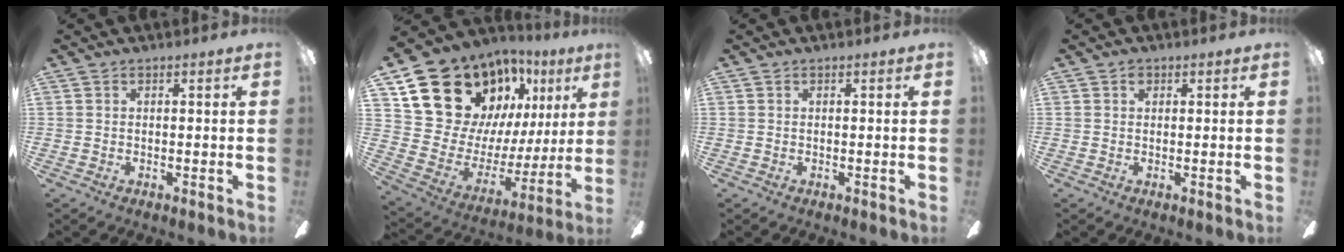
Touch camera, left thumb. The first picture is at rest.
{"total": 21.0, "force": [14.8, 12.9, 7.4], "torque": [-0.137, -0.101, 0.299]}
{"total": 0.0}
{"total": 1.2, "force": [0.5, 0.8, 0.7], "torque": [-0.008, 0.000, 0.007]}